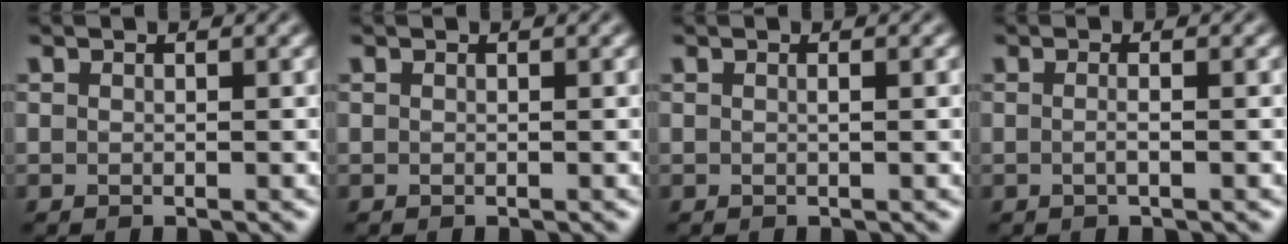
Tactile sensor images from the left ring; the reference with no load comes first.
{"total": 0.0}
{"total": 0.6, "force": [0.0, 0.1, 0.5], "torque": [-0.008, 0.003, 0.001]}
{"total": 1.5, "force": [0.0, 0.5, 1.4], "torque": [-0.013, -0.011, -0.011]}